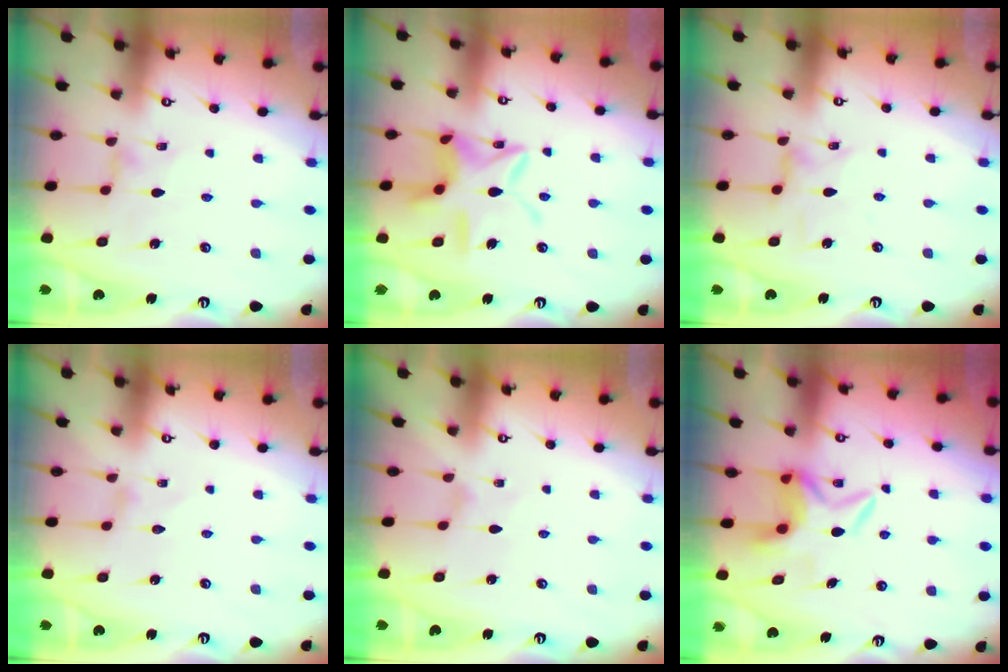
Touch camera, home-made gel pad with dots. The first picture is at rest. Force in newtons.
{"total": 14.4, "press": 14.4, "slide": 1.1}
{"total": 1.7, "press": 1.6, "slide": 0.2}
{"total": 0.0}
{"total": 0.0}
{"total": 6.7, "press": 6.7, "slide": 0.5}